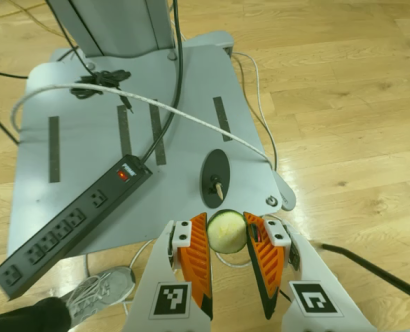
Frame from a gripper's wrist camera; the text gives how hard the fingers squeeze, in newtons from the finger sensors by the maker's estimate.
{"total": 9.7, "left": 10.0, "right": 9.3}